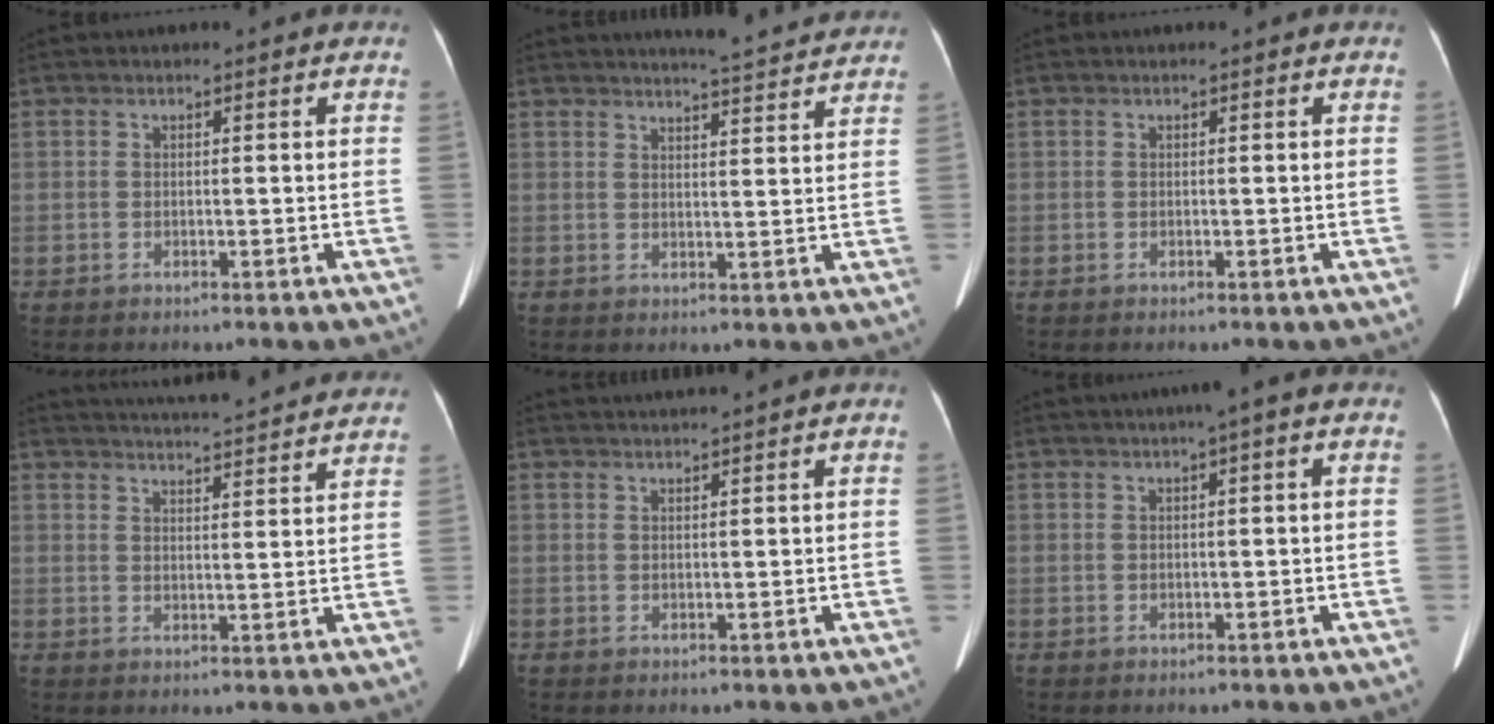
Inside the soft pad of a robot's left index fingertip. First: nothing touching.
{"total": 8.7, "force": [8.3, 0.1, 2.3], "torque": [-0.039, 0.001, 0.098]}
{"total": 0.0}
{"total": 16.0, "force": [15.0, 0.9, 5.6], "torque": [-0.089, 0.014, 0.196]}
{"total": 2.8, "force": [2.5, -1.0, 0.9], "torque": [-0.010, 0.017, 0.049]}
{"total": 3.1, "force": [1.4, 0.1, 2.8], "torque": [-0.044, 0.016, 0.018]}